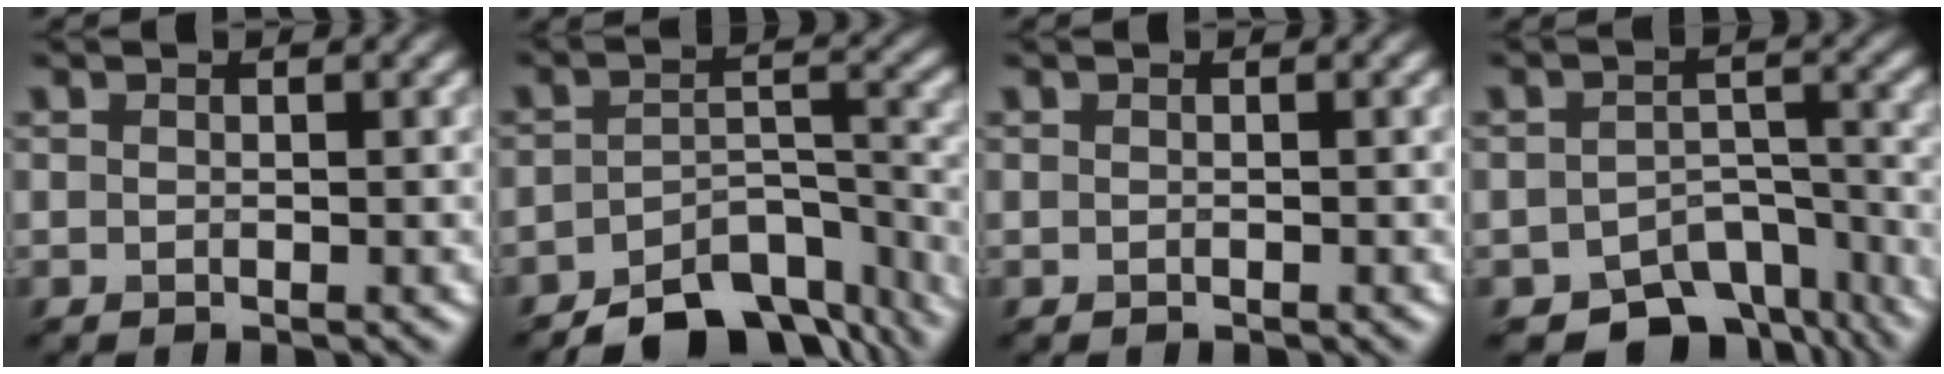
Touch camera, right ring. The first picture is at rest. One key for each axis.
{"total": 8.3, "fx": -6.5, "fy": 3.4, "fz": 3.8, "tx": -0.047, "ty": -0.017, "tz": -0.100}
{"total": 0.0}
{"total": 7.9, "fx": -6.1, "fy": 4.0, "fz": 2.9, "tx": -0.029, "ty": -0.011, "tz": -0.089}